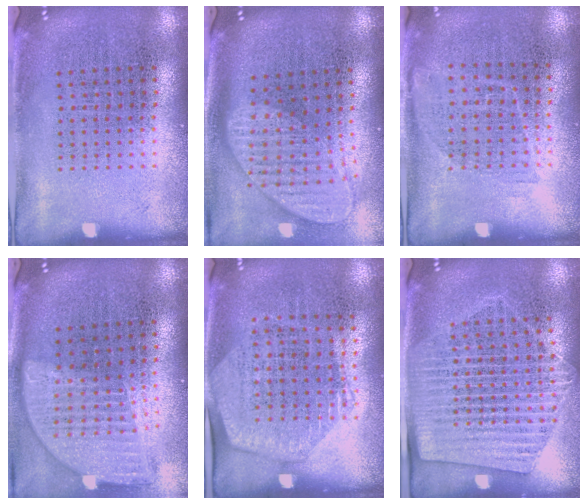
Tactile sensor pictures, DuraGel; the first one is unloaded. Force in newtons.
{"total": 2.0, "press": 1.6, "slide": 1.3}
{"total": 1.1, "press": 0.9, "slide": 0.6}
{"total": 1.9, "press": 1.5, "slide": 1.2}
{"total": 1.4, "press": 1.3, "slide": 0.6}
{"total": 1.7, "press": 1.5, "slide": 0.8}